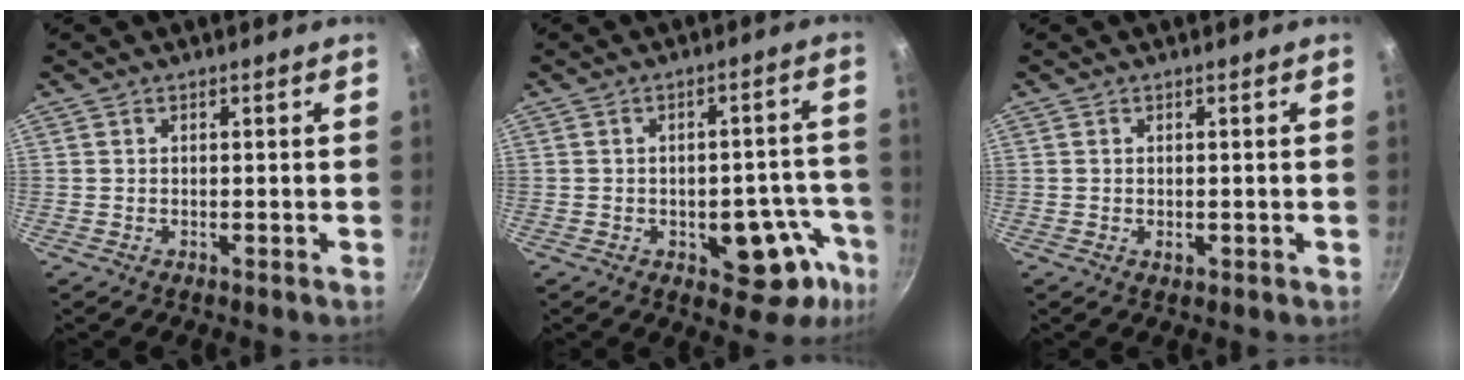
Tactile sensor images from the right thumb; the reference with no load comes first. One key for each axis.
{"total": 12.6, "fx": -5.1, "fy": 7.2, "fz": 9.1, "tx": -0.034, "ty": 0.036, "tz": -0.058}
{"total": 1.0, "fx": -0.1, "fy": 0.7, "fz": 0.8, "tx": -0.011, "ty": -0.001, "tz": -0.002}